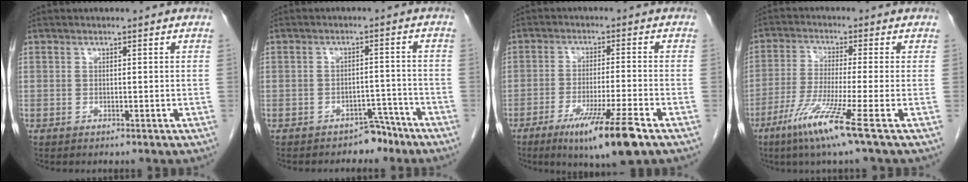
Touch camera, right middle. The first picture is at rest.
{"total": 3.7, "force": [-3.1, 2.0, 0.4], "torque": [-0.004, 0.016, -0.040]}
{"total": 10.4, "force": [-6.1, -0.2, 8.4], "torque": [-0.144, -0.029, -0.098]}
{"total": 9.0, "force": [-4.9, -1.5, 7.4], "torque": [-0.144, -0.032, -0.099]}